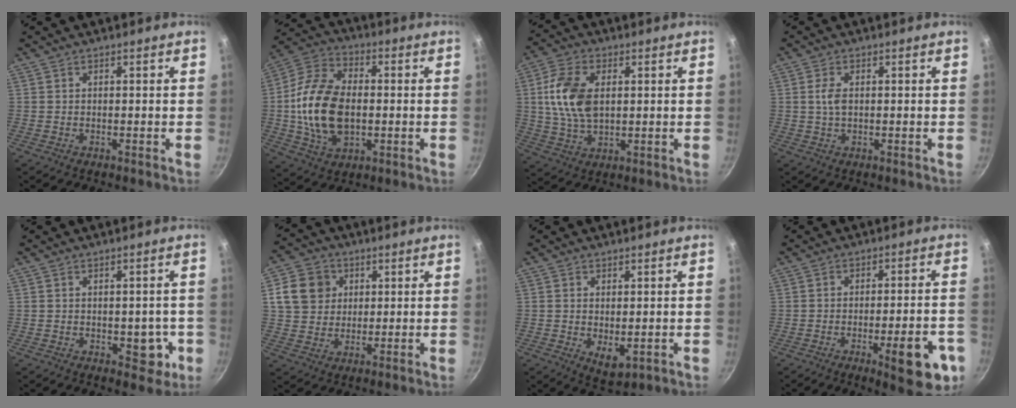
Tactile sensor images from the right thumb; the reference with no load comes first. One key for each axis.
{"total": 17.4, "fx": -0.6, "fy": 11.1, "fz": 13.4, "tx": -0.244, "ty": 0.017, "tz": -0.017}
{"total": 11.8, "fx": 2.0, "fy": 7.1, "fz": 9.2, "tx": -0.170, "ty": 0.001, "tz": 0.035}
{"total": 3.1, "fx": 0.4, "fy": 1.7, "fz": 2.5, "tx": -0.052, "ty": 0.003, "tz": 0.007}
{"total": 5.1, "fx": -1.1, "fy": 3.4, "fz": 3.7, "tx": -0.012, "ty": 0.007, "tz": -0.009}
{"total": 9.8, "fx": 2.9, "fy": 8.4, "fz": 4.1, "tx": -0.048, "ty": 0.003, "tz": 0.047}
{"total": 4.5, "fx": -0.2, "fy": 2.6, "fz": 3.7, "tx": -0.057, "ty": -0.015, "tz": 0.006}
{"total": 12.9, "fx": -5.1, "fy": 3.8, "fz": 11.2, "tx": -0.114, "ty": 0.018, "tz": -0.062}